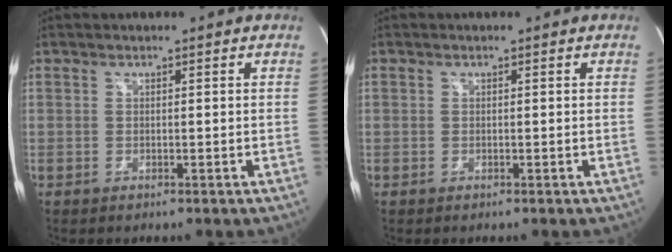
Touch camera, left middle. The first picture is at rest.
{"total": 0.0}